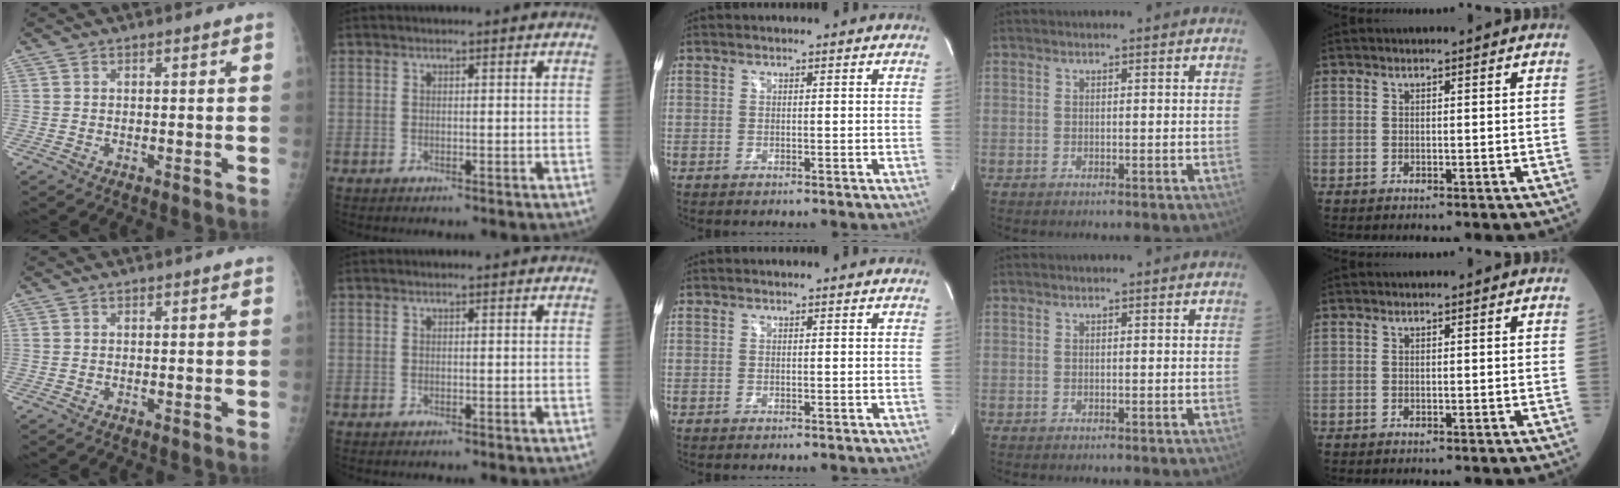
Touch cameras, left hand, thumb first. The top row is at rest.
{}